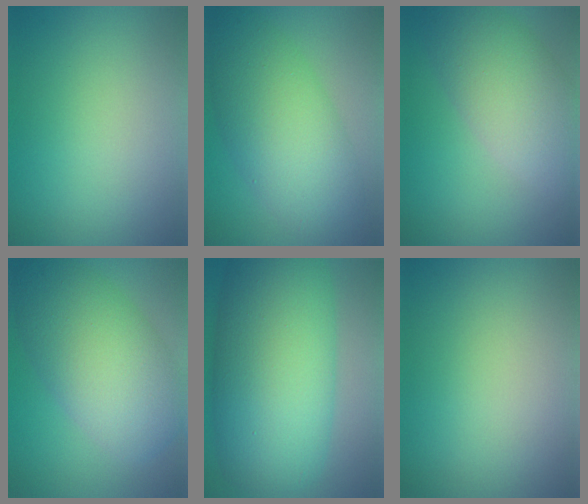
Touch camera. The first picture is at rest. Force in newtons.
{"total": 8.5, "press": 8.5, "slide": 0.2}
{"total": 6.6, "press": 6.6, "slide": 0.4}
{"total": 9.7, "press": 9.7, "slide": 0.4}
{"total": 13.7, "press": 13.7, "slide": 0.2}
{"total": 0.0}